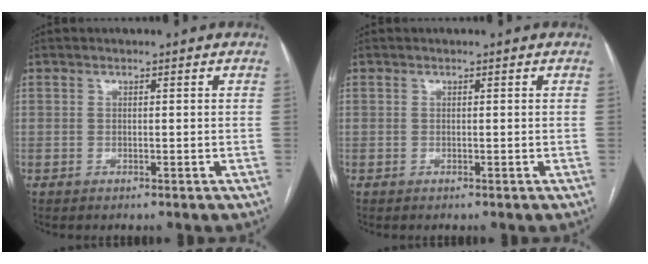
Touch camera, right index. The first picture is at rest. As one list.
[{"total": 0.0}]